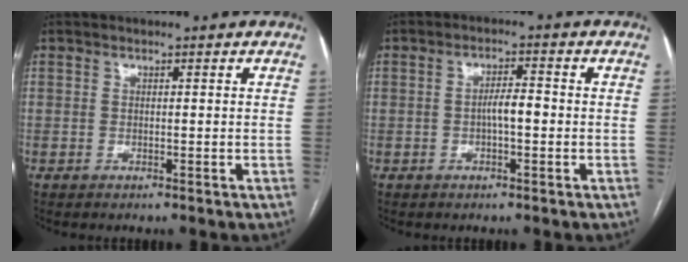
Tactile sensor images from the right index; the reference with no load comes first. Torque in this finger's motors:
{"motor_torque": [0.69, -0.38, 0.36, 0.09]}